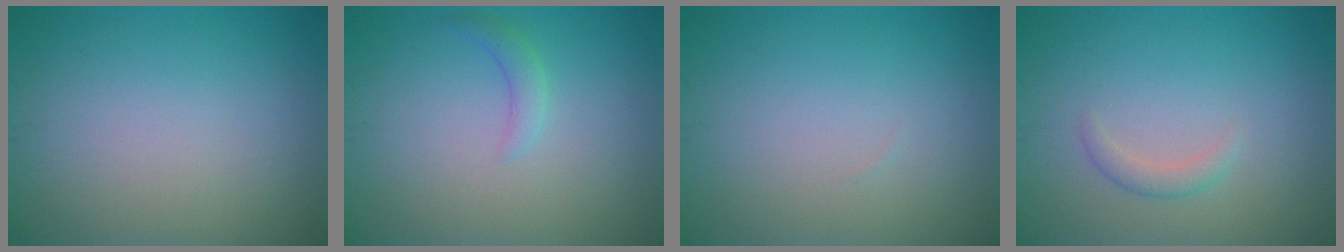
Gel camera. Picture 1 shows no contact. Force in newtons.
{"total": 1.3, "press": 1.3, "slide": 0.1}
{"total": 0.0}
{"total": 1.3, "press": 1.3, "slide": 0.1}